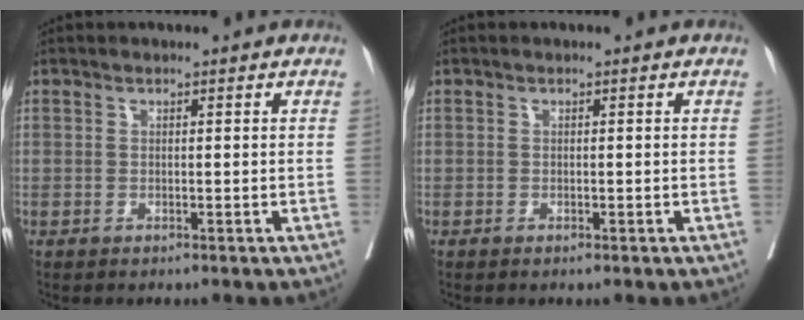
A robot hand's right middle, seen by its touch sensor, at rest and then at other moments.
{"total": 0.6, "force": [-0.4, 0.1, 0.4], "torque": [-0.008, -0.002, -0.004]}